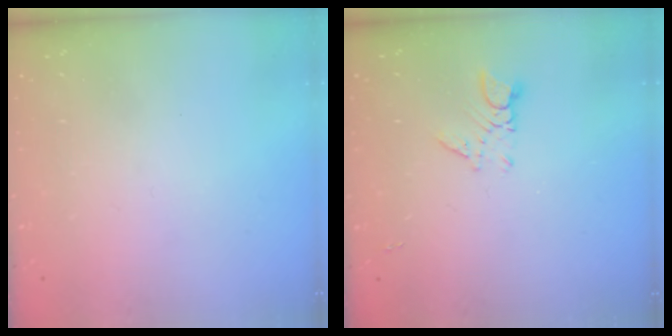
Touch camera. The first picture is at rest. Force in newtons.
{"total": 3.1, "press": 3.0, "slide": 0.4}